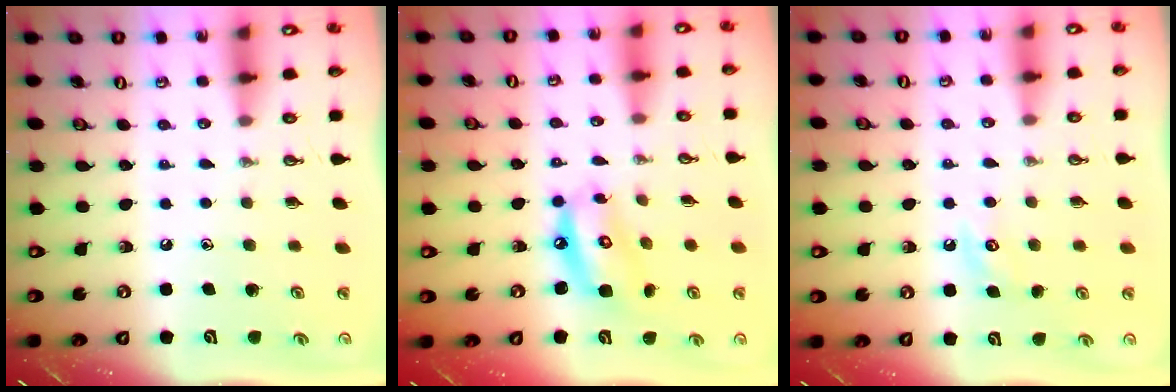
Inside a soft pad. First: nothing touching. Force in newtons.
{"total": 10.9, "press": 10.8, "slide": 1.1}
{"total": 3.8, "press": 3.8, "slide": 0.5}